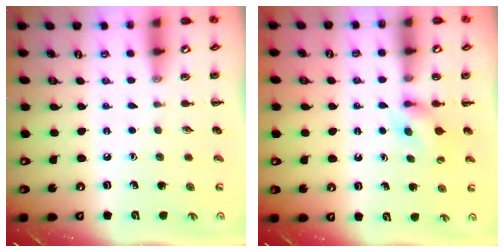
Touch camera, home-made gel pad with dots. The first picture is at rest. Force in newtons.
{"total": 6.3, "press": 6.2, "slide": 1.4}